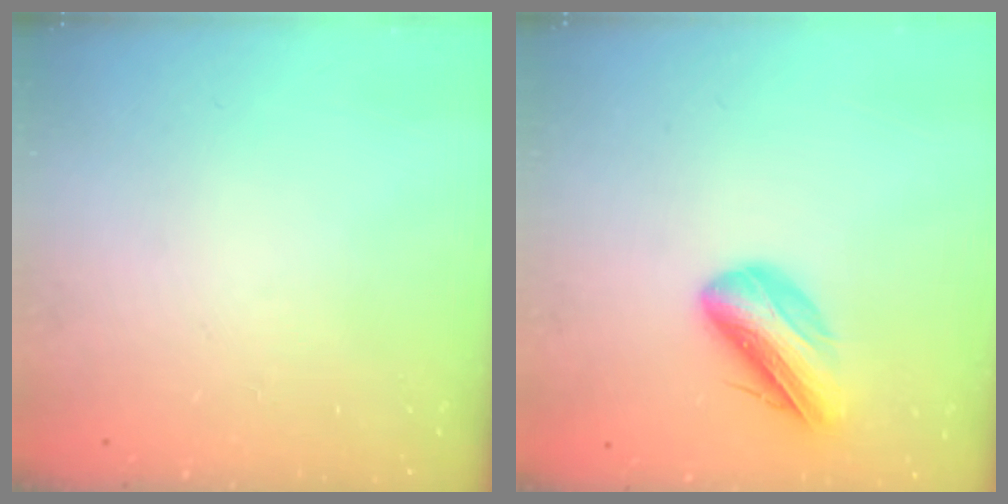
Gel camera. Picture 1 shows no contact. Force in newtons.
{"total": 11.7, "press": 11.5, "slide": 2.3}